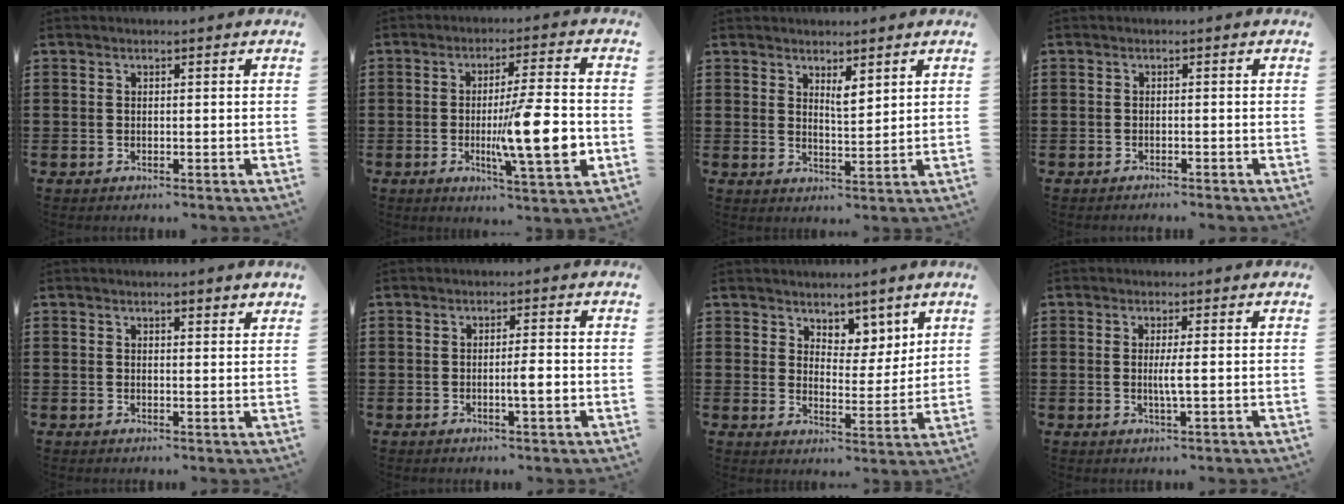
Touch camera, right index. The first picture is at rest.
{"total": 13.3, "force": [-2.2, 2.3, 13.0], "torque": [-0.200, -0.020, -0.040]}
{"total": 2.8, "force": [2.4, 0.6, 1.3], "torque": [-0.021, -0.004, 0.042]}
{"total": 0.8, "force": [-0.8, -0.1, 0.1], "torque": [-0.004, -0.003, -0.017]}
{"total": 1.2, "force": [1.1, 0.2, 0.5], "torque": [-0.012, 0.001, 0.020]}
{"total": 3.0, "force": [-0.7, 0.2, 2.9], "torque": [-0.048, -0.006, -0.013]}
{"total": 5.2, "force": [4.1, 3.2, 0.1], "torque": [-0.011, -0.015, 0.073]}
{"total": 2.6, "force": [-0.1, -0.1, 2.6], "torque": [-0.049, -0.008, -0.003]}